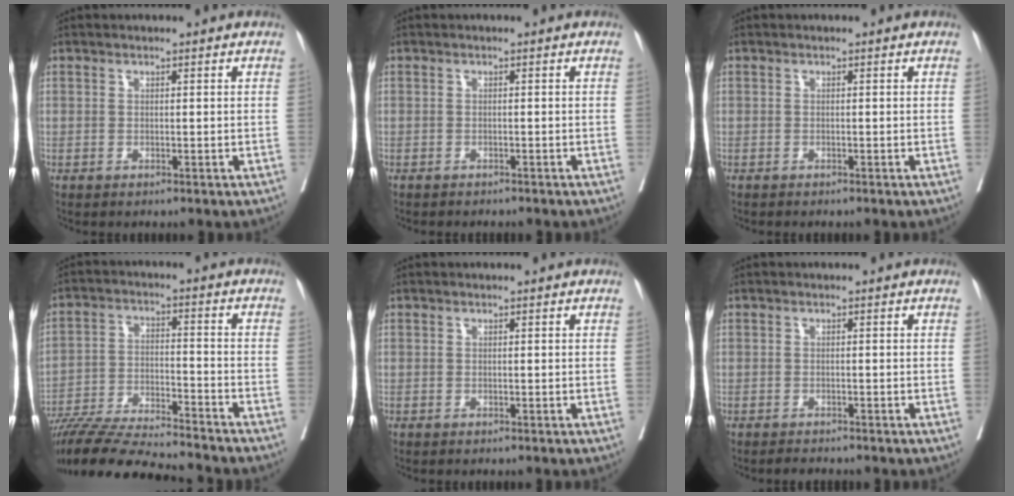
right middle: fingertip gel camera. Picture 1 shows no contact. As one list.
[{"total": 4.2, "force": [-3.7, 1.0, 1.5], "torque": [-0.024, -0.005, -0.045]}, {"total": 0.9, "force": [-0.9, 0.1, 0.3], "torque": [-0.006, -0.001, -0.013]}, {"total": 18.8, "force": [-17.1, 0.6, 7.7], "torque": [-0.147, -0.031, -0.280]}, {"total": 0.0}, {"total": 1.2, "force": [-1.2, 0.2, 0.2], "torque": [-0.006, -0.004, -0.015]}]